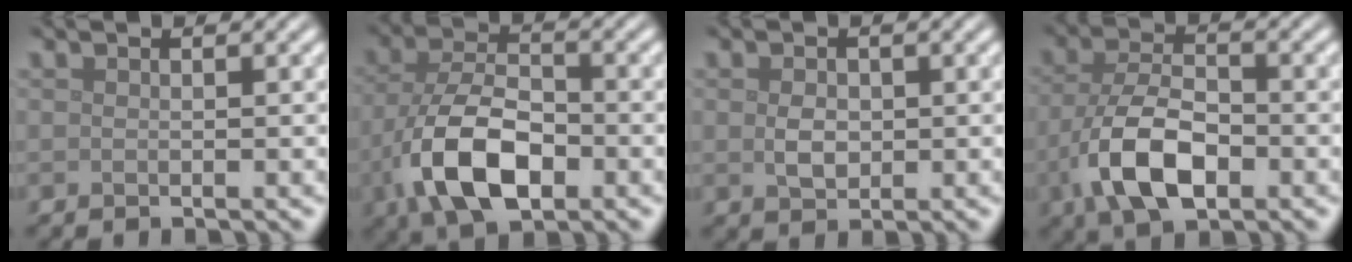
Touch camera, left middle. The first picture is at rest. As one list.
[{"total": 8.7, "force": [-3.1, 4.7, 6.6], "torque": [-0.147, -0.006, -0.065]}, {"total": 1.9, "force": [0.1, 1.4, 1.3], "torque": [-0.027, -0.002, 0.002]}, {"total": 7.4, "force": [-2.7, 3.8, 5.7], "torque": [-0.121, -0.004, -0.057]}]